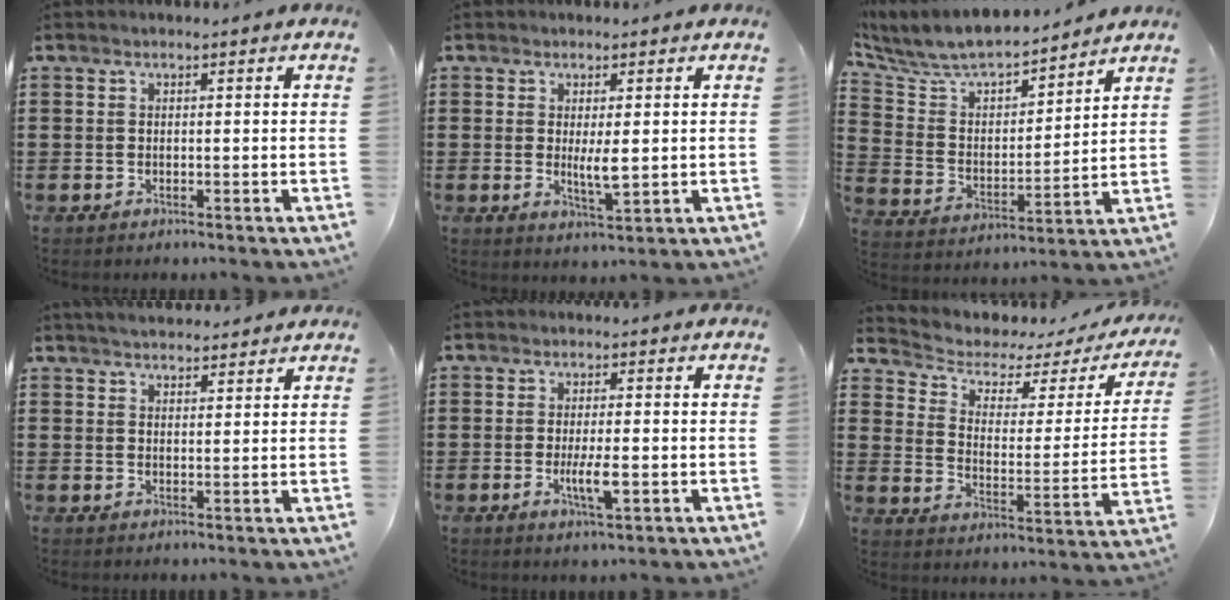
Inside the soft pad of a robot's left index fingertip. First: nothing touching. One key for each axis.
{"total": 3.9, "fx": 0.5, "fy": 0.9, "fz": 3.8, "tx": -0.062, "ty": -0.005, "tz": 0.007}
{"total": 7.5, "fx": 6.9, "fy": 1.8, "fz": 2.2, "tx": -0.078, "ty": -0.048, "tz": 0.118}
{"total": 2.7, "fx": 2.7, "fy": 0.3, "fz": 0.3, "tx": -0.011, "ty": -0.001, "tz": 0.051}
{"total": 4.2, "fx": -0.9, "fy": 0.9, "fz": 4.0, "tx": -0.083, "ty": -0.006, "tz": -0.020}
{"total": 3.4, "fx": 2.4, "fy": 1.8, "fz": 1.6, "tx": -0.052, "ty": -0.018, "tz": 0.033}